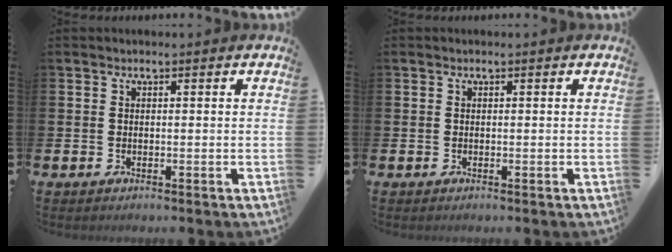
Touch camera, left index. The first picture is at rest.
{"total": 0.0}